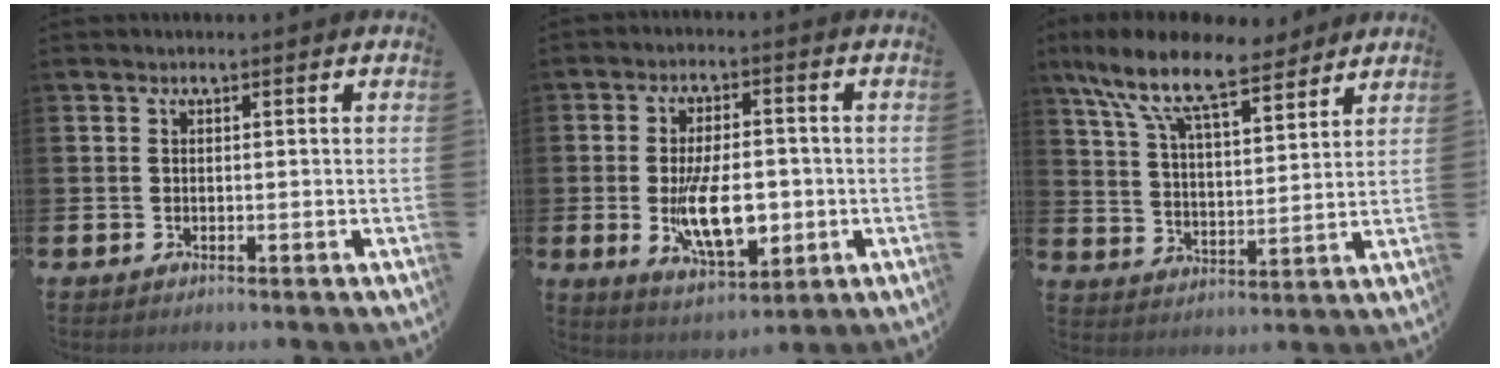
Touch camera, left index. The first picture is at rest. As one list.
[{"total": 8.8, "force": [-1.4, 4.5, 7.5], "torque": [-0.126, -0.001, -0.029]}, {"total": 11.1, "force": [8.8, 3.6, 5.7], "torque": [-0.141, -0.043, 0.156]}]